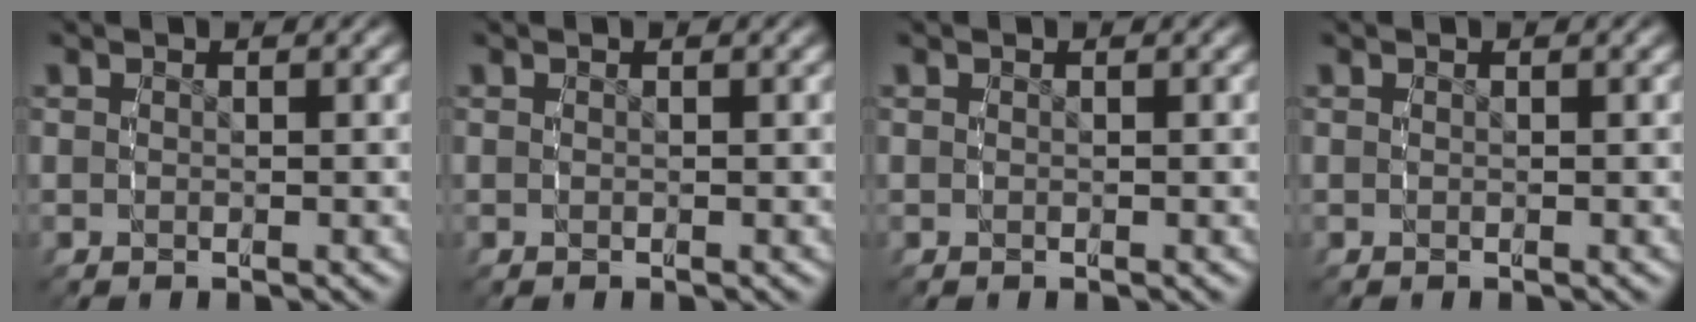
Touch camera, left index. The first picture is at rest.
{"total": 0.0}
{"total": 0.0}
{"total": 0.0}